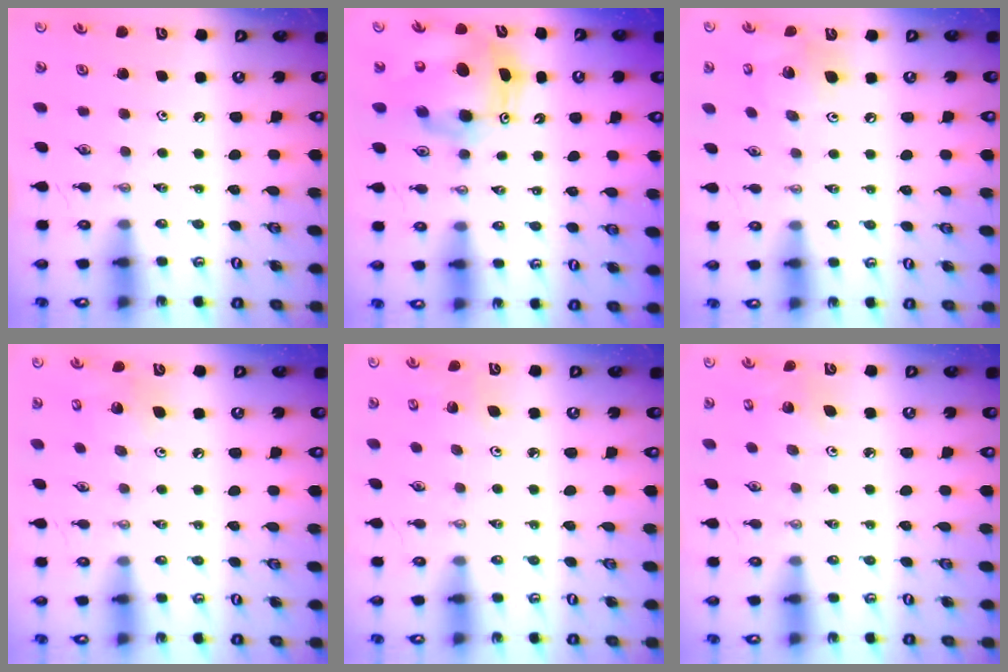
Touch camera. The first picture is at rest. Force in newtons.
{"total": 10.5, "press": 10.4, "slide": 0.9}
{"total": 12.3, "press": 12.2, "slide": 1.6}
{"total": 7.2, "press": 7.0, "slide": 1.8}
{"total": 2.7, "press": 2.7, "slide": 0.3}
{"total": 2.2, "press": 2.2, "slide": 0.2}